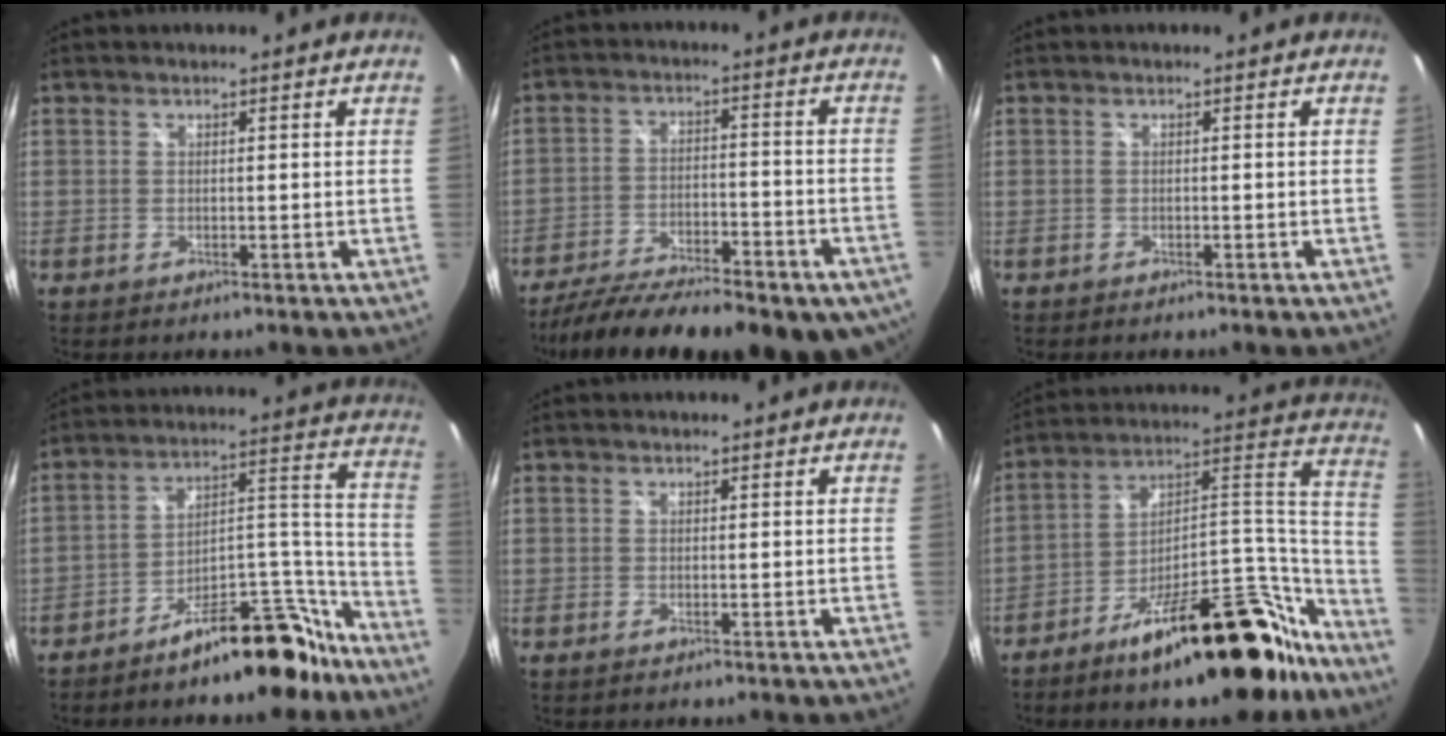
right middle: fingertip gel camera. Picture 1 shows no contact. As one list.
[{"total": 25.3, "force": [-19.5, 7.7, 14.1], "torque": [-0.243, -0.048, -0.269]}, {"total": 0.9, "force": [-0.8, 0.3, 0.3], "torque": [-0.009, 0.000, -0.011]}, {"total": 16.1, "force": [-13.1, 5.1, 7.8], "torque": [-0.102, 0.065, -0.186]}, {"total": 0.0}, {"total": 26.9, "force": [-20.4, 8.8, 15.3], "torque": [-0.167, 0.059, -0.292]}]